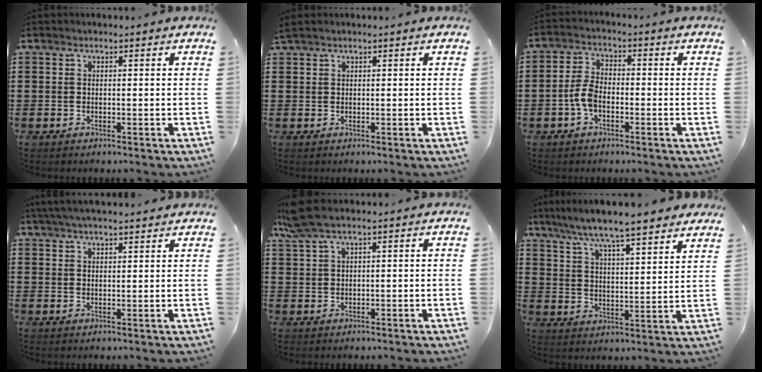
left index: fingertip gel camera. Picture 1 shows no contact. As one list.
[{"total": 0.7, "force": [0.5, 0.1, 0.4], "torque": [-0.009, 0.001, 0.011]}, {"total": 4.7, "force": [-1.5, 2.5, 3.7], "torque": [-0.099, -0.001, -0.038]}, {"total": 3.5, "force": [3.2, 0.1, 1.5], "torque": [-0.037, 0.000, 0.060]}, {"total": 4.3, "force": [2.6, 0.6, 3.4], "torque": [-0.086, -0.001, 0.043]}, {"total": 6.2, "force": [5.7, -0.3, 2.3], "torque": [-0.071, -0.035, 0.095]}]